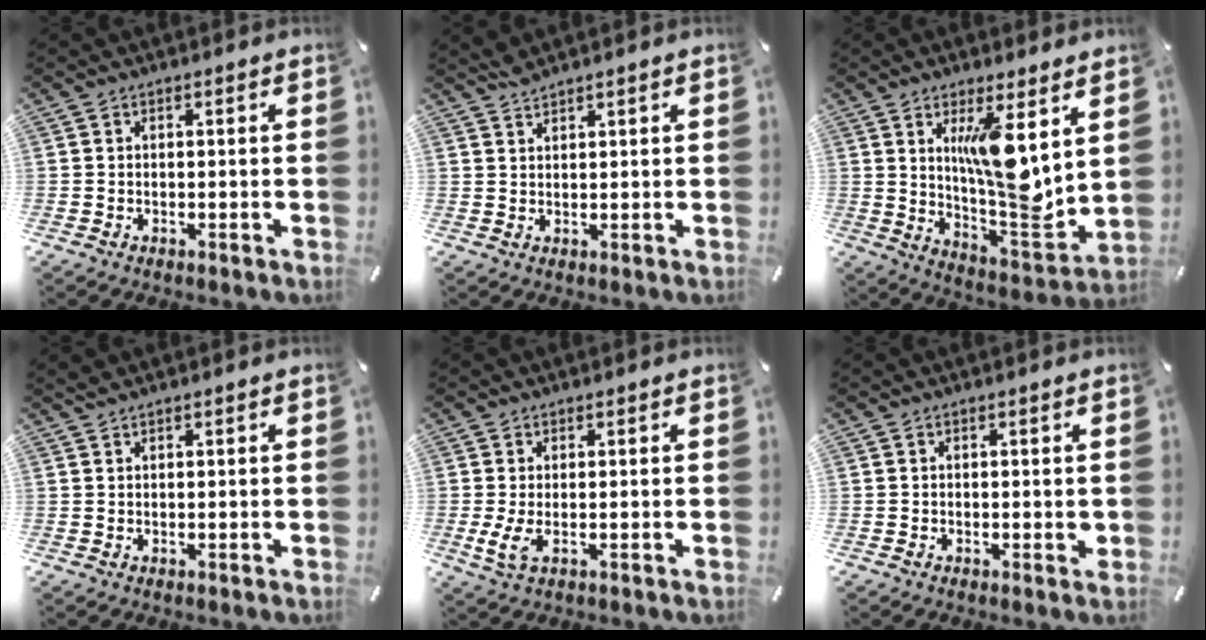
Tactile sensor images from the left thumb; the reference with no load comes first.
{"total": 2.0, "force": [1.9, 0.2, 0.5], "torque": [-0.014, -0.002, 0.037]}
{"total": 13.9, "force": [5.0, 4.2, 12.2], "torque": [-0.210, -0.049, 0.080]}
{"total": 0.8, "force": [0.8, 0.0, 0.1], "torque": [-0.001, -0.001, 0.016]}
{"total": 3.7, "force": [0.1, 1.6, 3.4], "torque": [-0.072, -0.010, -0.001]}
{"total": 0.5, "force": [0.2, 0.3, 0.3], "torque": [0.002, 0.000, 0.001]}